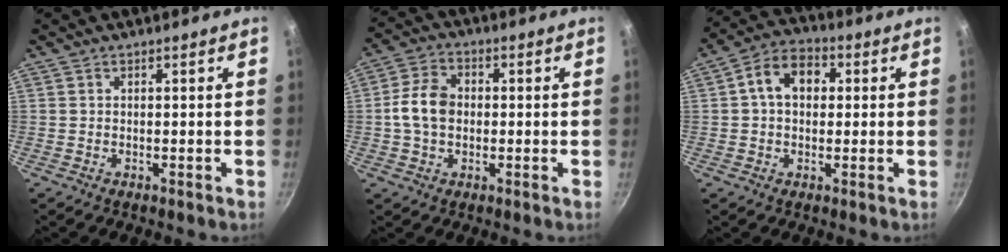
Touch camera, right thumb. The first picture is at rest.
{"total": 8.1, "force": [-0.2, 6.0, 5.4], "torque": [-0.086, 0.021, -0.014]}
{"total": 8.7, "force": [1.4, 6.4, 5.8], "torque": [-0.069, 0.021, 0.008]}